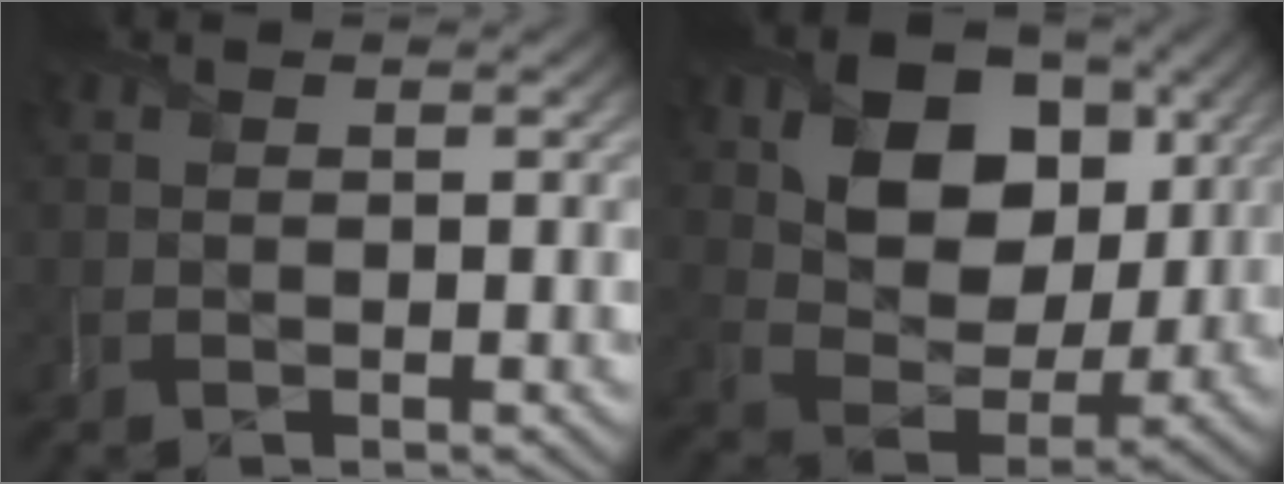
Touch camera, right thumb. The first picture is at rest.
{"total": 11.6, "force": [4.3, 8.1, 7.2], "torque": [-0.144, -0.003, 0.067]}